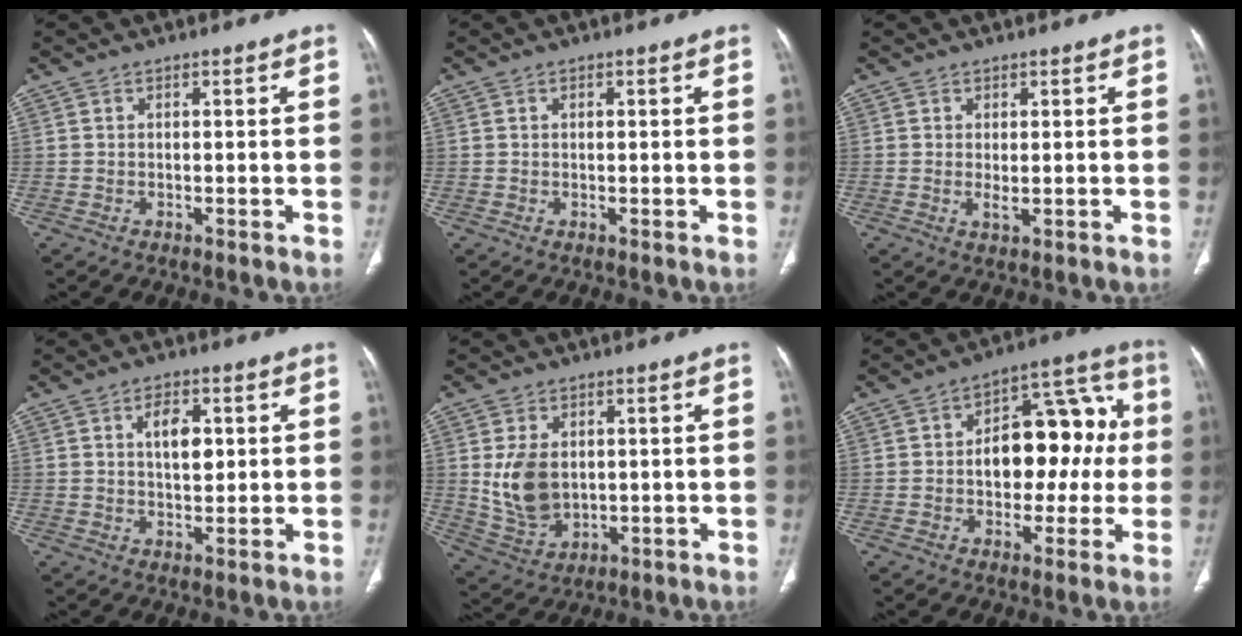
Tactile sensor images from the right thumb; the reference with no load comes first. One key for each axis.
{"total": 0.7, "fx": 0.3, "fy": 0.3, "fz": 0.6, "tx": -0.008, "ty": -0.001, "tz": 0.004}
{"total": 1.7, "fx": 0.0, "fy": 0.7, "fz": 1.6, "tx": -0.029, "ty": -0.007, "tz": 0.003}
{"total": 5.7, "fx": 1.5, "fy": 3.2, "fz": 4.5, "tx": -0.057, "ty": -0.009, "tz": 0.025}
{"total": 9.6, "fx": 1.1, "fy": 6.7, "fz": 6.8, "tx": -0.111, "ty": -0.010, "tz": 0.041}
{"total": 16.8, "fx": 0.5, "fy": 10.3, "fz": 13.3, "tx": -0.130, "ty": 0.048, "tz": 0.005}